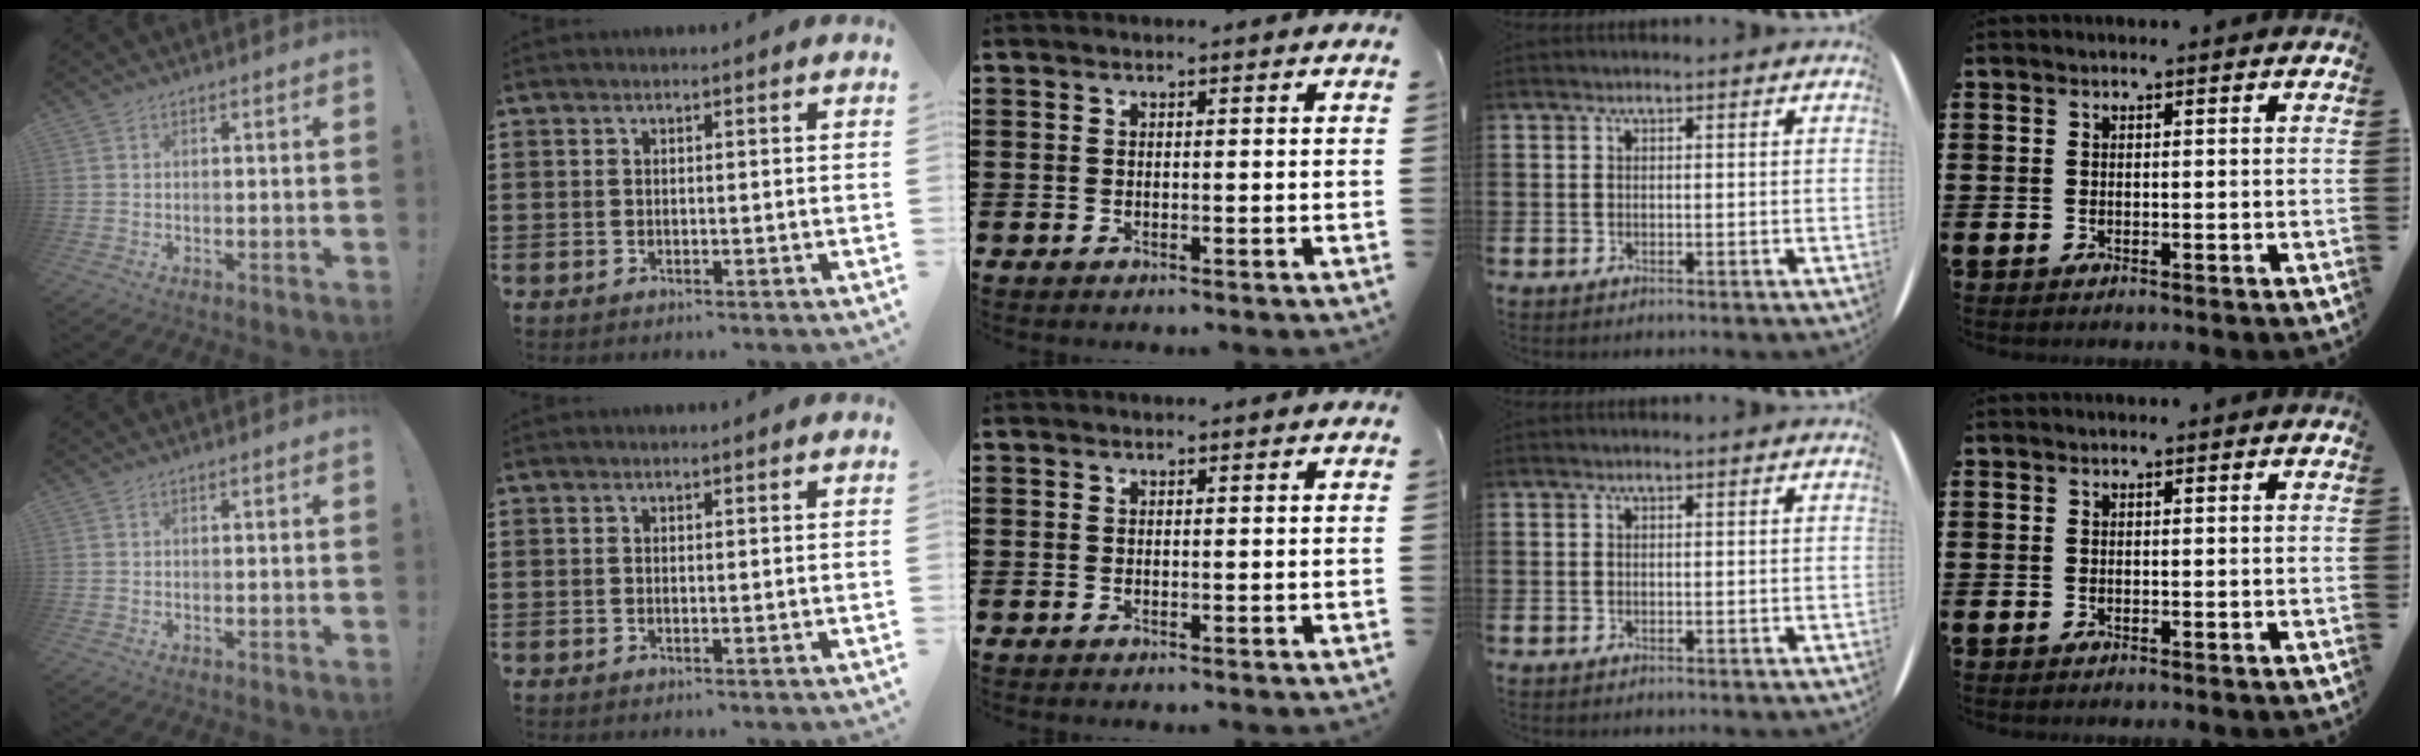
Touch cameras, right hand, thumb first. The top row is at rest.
{}